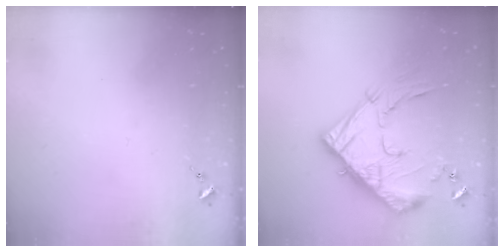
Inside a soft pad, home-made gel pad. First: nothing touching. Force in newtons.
{"total": 19.3, "press": 19.2, "slide": 2.0}